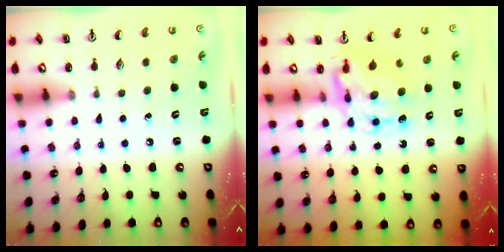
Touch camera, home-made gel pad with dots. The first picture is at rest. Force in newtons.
{"total": 9.7, "press": 9.7, "slide": 0.8}